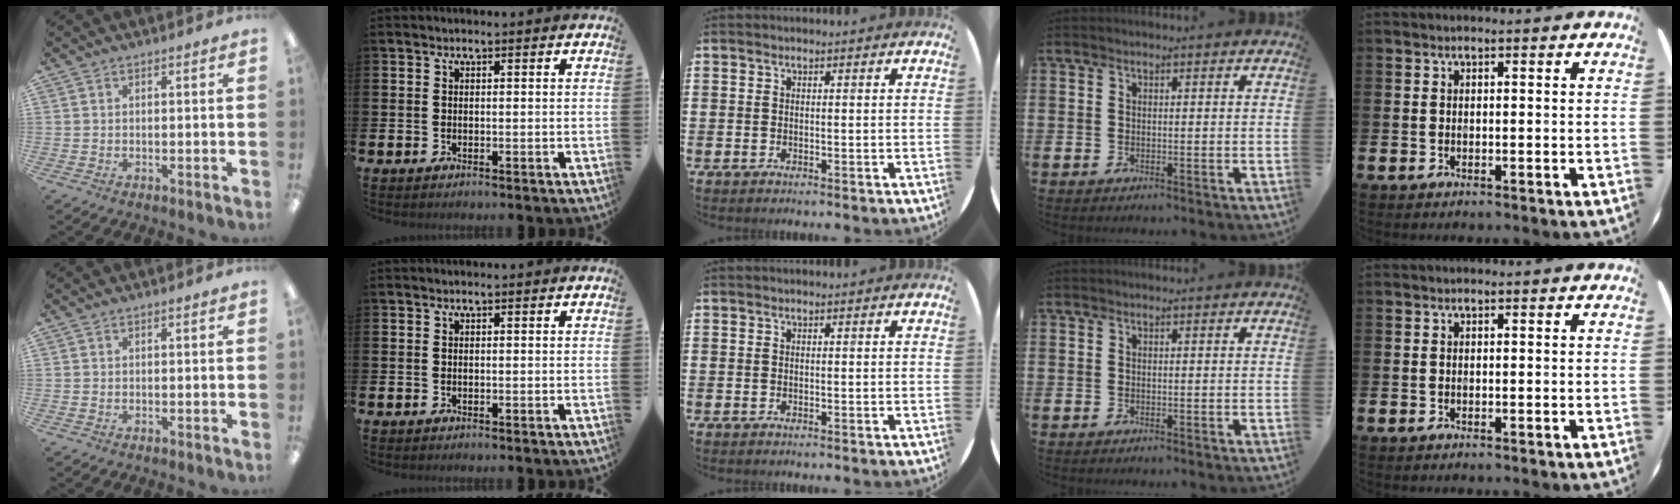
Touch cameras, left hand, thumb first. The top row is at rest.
{}